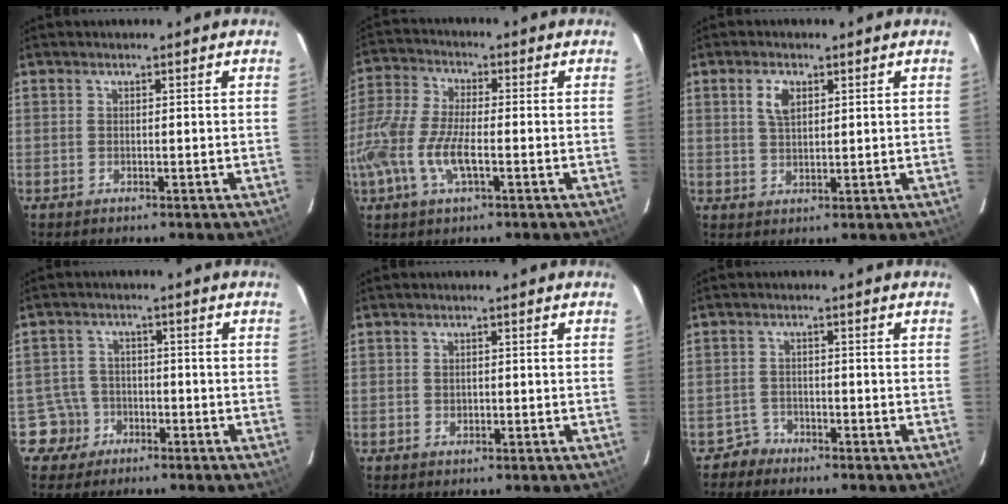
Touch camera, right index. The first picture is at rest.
{"total": 12.1, "force": [-3.4, 4.5, 10.7], "torque": [-0.240, -0.004, -0.071]}
{"total": 4.0, "force": [1.6, 2.2, 2.9], "torque": [-0.055, 0.007, 0.031]}
{"total": 4.3, "force": [-1.9, 3.9, -0.3], "torque": [0.002, 0.018, -0.032]}
{"total": 1.2, "force": [0.0, 1.0, 0.6], "torque": [-0.008, 0.003, 0.001]}
{"total": 1.9, "force": [-1.4, 1.1, -0.7], "torque": [0.011, 0.010, -0.026]}